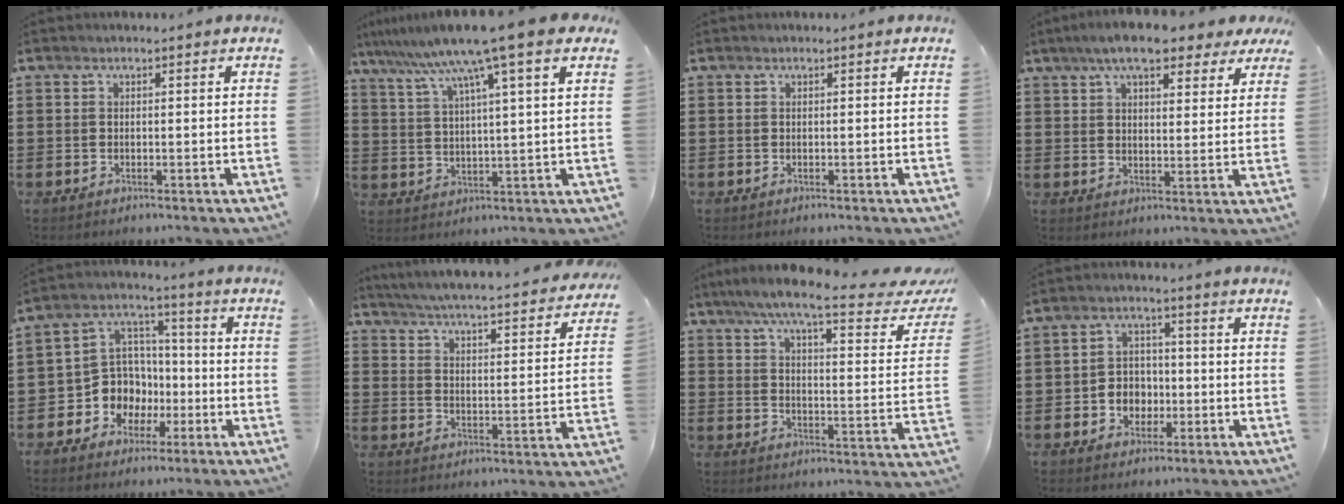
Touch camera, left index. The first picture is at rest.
{"total": 11.2, "force": [8.2, -0.6, 7.6], "torque": [-0.173, -0.029, 0.133]}
{"total": 0.0}
{"total": 8.3, "force": [6.5, 2.1, 4.7], "torque": [-0.093, -0.006, 0.115]}
{"total": 9.2, "force": [-2.7, 8.5, 2.5], "torque": [-0.101, 0.008, -0.050]}
{"total": 4.7, "force": [4.5, -0.3, 1.5], "torque": [-0.053, -0.039, 0.069]}
{"total": 8.4, "force": [6.3, 0.1, 5.5], "torque": [-0.113, -0.043, 0.099]}
{"total": 4.6, "force": [-1.3, 4.0, 1.8], "torque": [-0.037, 0.006, -0.030]}